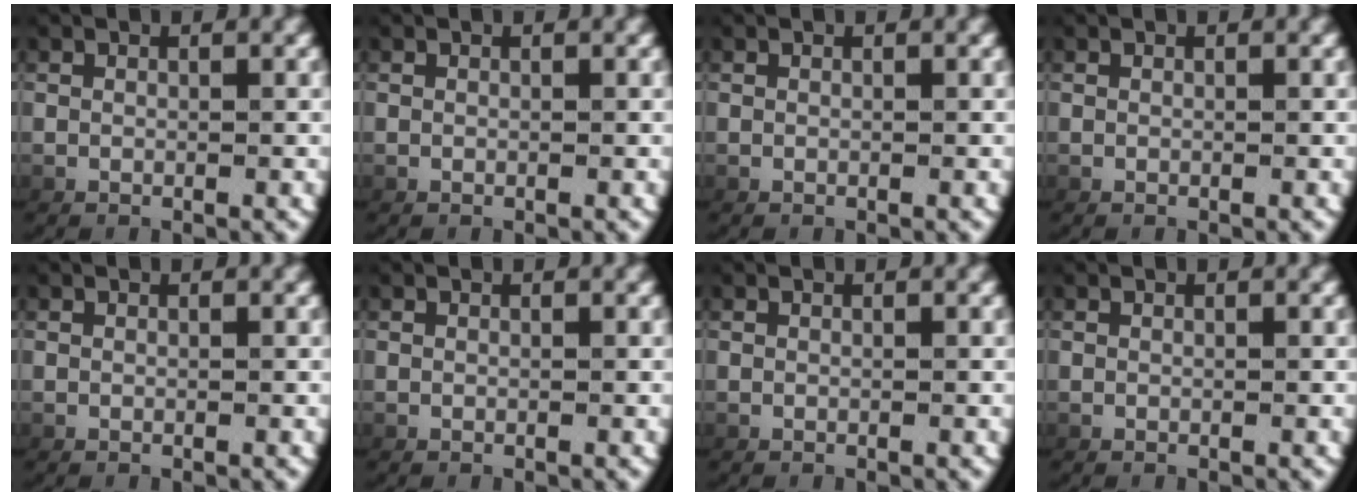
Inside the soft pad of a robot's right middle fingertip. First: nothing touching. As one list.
[{"total": 0.0}, {"total": 0.0}, {"total": 0.0}, {"total": 0.0}, {"total": 0.0}, {"total": 1.4, "force": [0.0, -1.3, -0.5], "torque": [0.009, 0.000, 0.006]}, {"total": 0.0}]